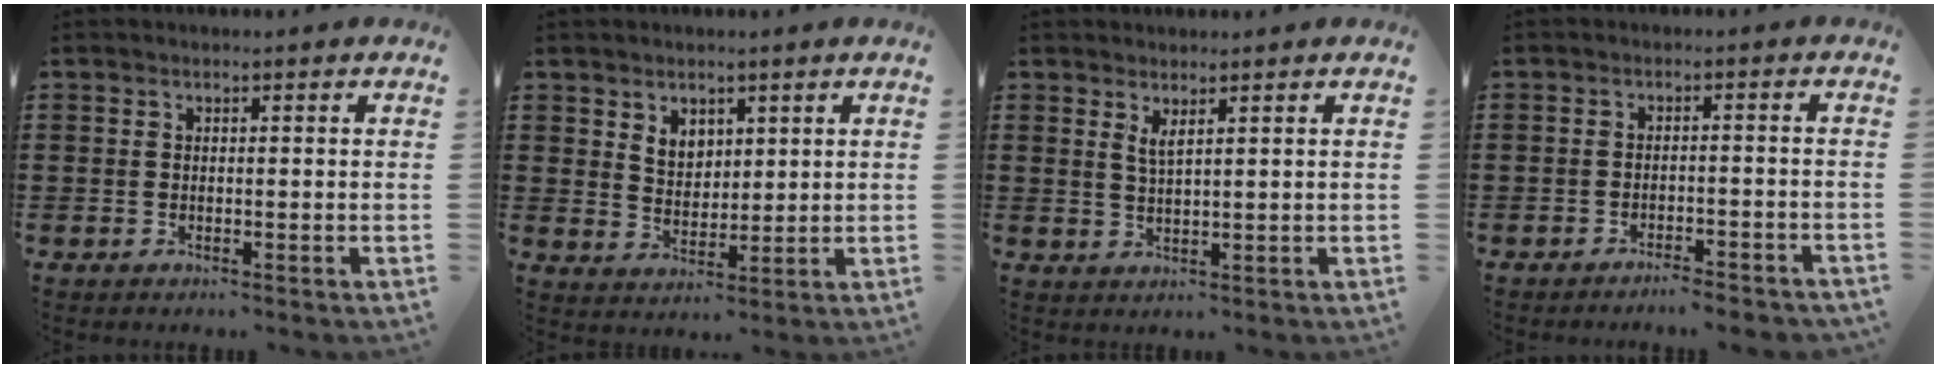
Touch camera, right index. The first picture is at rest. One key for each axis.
{"total": 4.0, "fx": 2.4, "fy": 2.9, "fz": 1.3, "tx": -0.038, "ty": 0.010, "tz": 0.046}
{"total": 2.0, "fx": 1.4, "fy": 0.4, "fz": 1.4, "tx": -0.031, "ty": 0.001, "tz": 0.025}
{"total": 2.5, "fx": -2.4, "fy": -0.1, "fz": 0.5, "tx": -0.013, "ty": -0.001, "tz": -0.051}